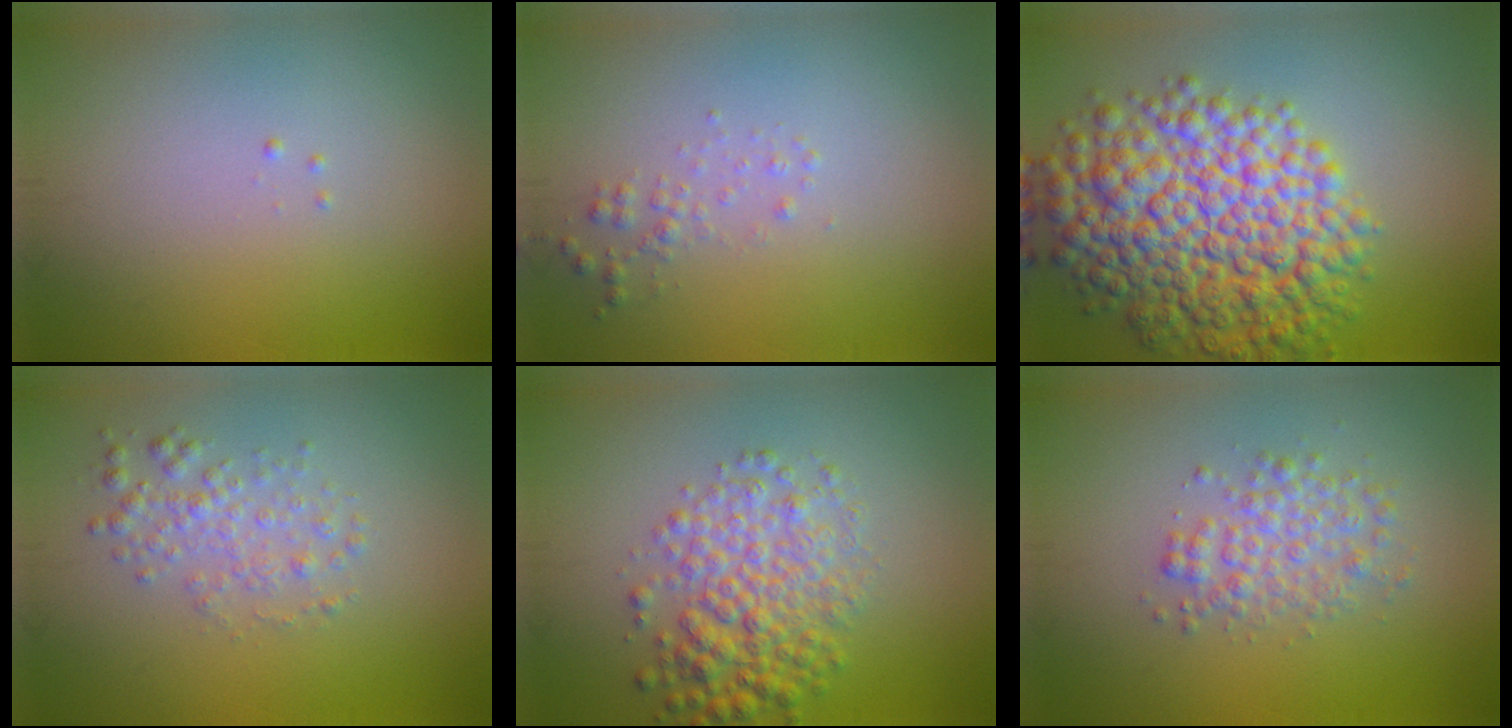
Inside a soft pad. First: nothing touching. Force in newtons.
{"total": 1.1, "press": 1.1, "slide": 0.0}
{"total": 11.0, "press": 11.0, "slide": 0.1}
{"total": 2.2, "press": 2.2, "slide": 0.0}
{"total": 5.0, "press": 5.0, "slide": 0.1}
{"total": 2.8, "press": 2.8, "slide": 0.0}